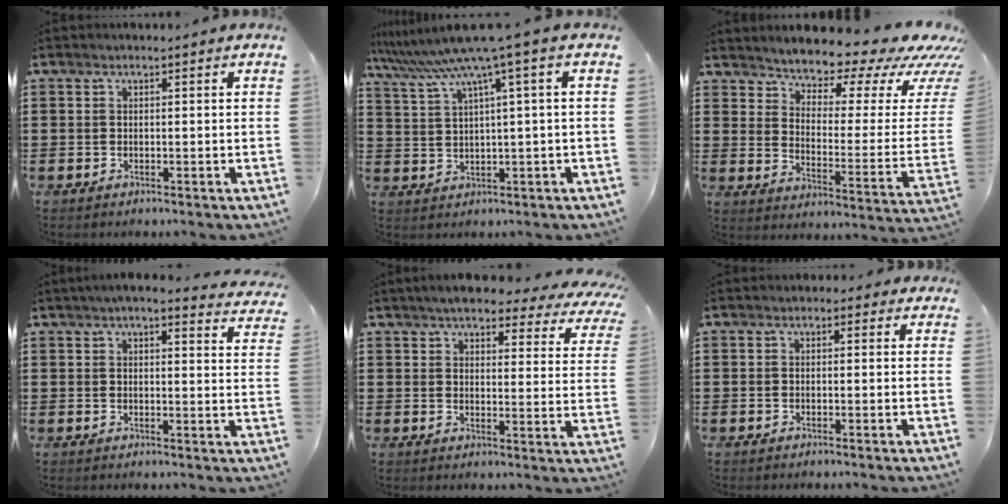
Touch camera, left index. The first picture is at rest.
{"total": 7.1, "force": [3.7, -0.6, 6.1], "torque": [-0.136, -0.029, 0.057]}
{"total": 6.2, "force": [5.8, 1.7, 1.4], "torque": [-0.037, -0.061, 0.093]}
{"total": 3.6, "force": [3.2, -0.1, 1.7], "torque": [-0.044, -0.009, 0.056]}
{"total": 5.4, "force": [4.9, 0.9, 2.2], "torque": [-0.053, -0.023, 0.084]}
{"total": 1.0, "force": [-0.2, 0.8, 0.4], "torque": [-0.011, 0.003, -0.005]}